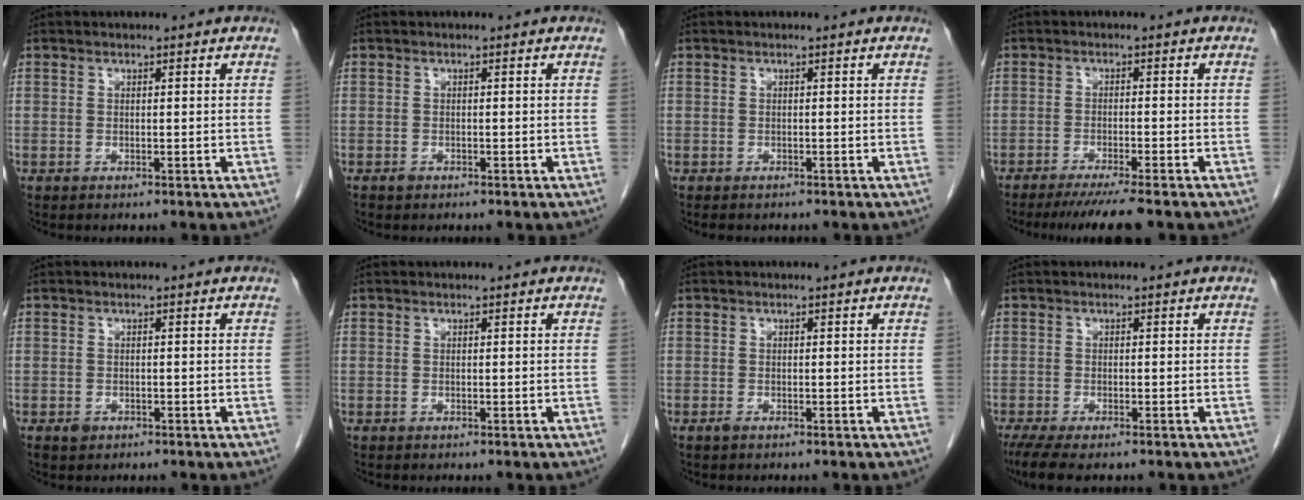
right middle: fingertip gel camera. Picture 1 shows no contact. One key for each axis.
{"total": 0.6, "fx": -0.4, "fy": 0.3, "fz": 0.2, "tx": -0.003, "ty": 0.000, "tz": -0.007}
{"total": 1.9, "fx": -1.6, "fy": 0.7, "fz": 0.7, "tx": -0.013, "ty": -0.004, "tz": -0.018}
{"total": 7.2, "fx": -6.0, "fy": -0.5, "fz": 4.0, "tx": -0.050, "ty": -0.018, "tz": -0.093}
{"total": 1.2, "fx": -0.7, "fy": 0.9, "fz": 0.4, "tx": -0.006, "ty": 0.002, "tz": -0.006}
{"total": 0.0}
{"total": 0.5, "fx": -0.4, "fy": 0.2, "fz": 0.3, "tx": -0.008, "ty": 0.000, "tz": -0.005}
{"total": 5.5, "fx": -4.1, "fy": 1.2, "fz": 3.4, "tx": -0.061, "ty": -0.016, "tz": -0.066}